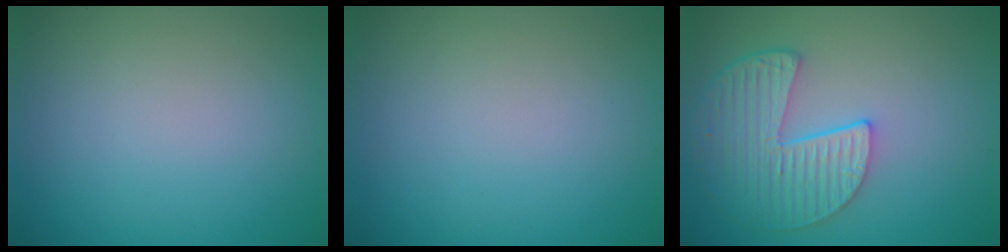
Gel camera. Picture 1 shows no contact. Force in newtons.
{"total": 0.0}
{"total": 5.3, "press": 4.4, "slide": 3.0}